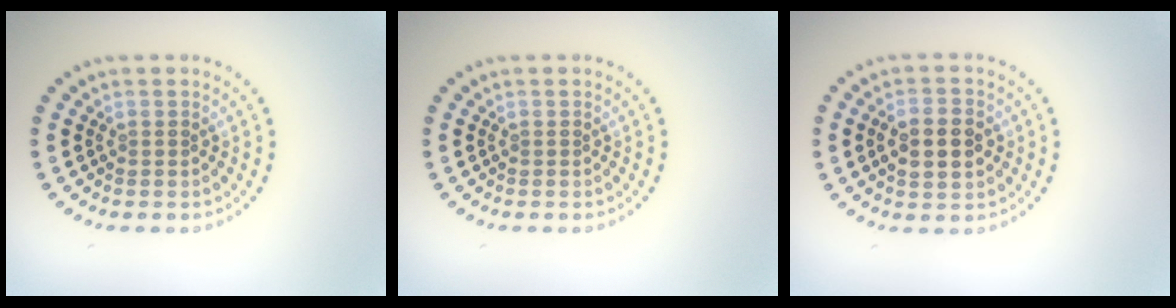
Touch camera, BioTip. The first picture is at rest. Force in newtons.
{"total": 0.0}
{"total": 3.9, "press": 3.9, "slide": 0.2}